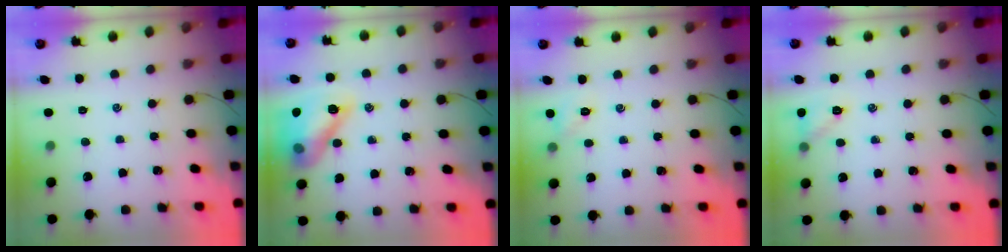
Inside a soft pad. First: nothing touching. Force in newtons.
{"total": 14.7, "press": 14.6, "slide": 1.4}
{"total": 3.2, "press": 3.2, "slide": 0.3}
{"total": 7.2, "press": 7.2, "slide": 1.0}